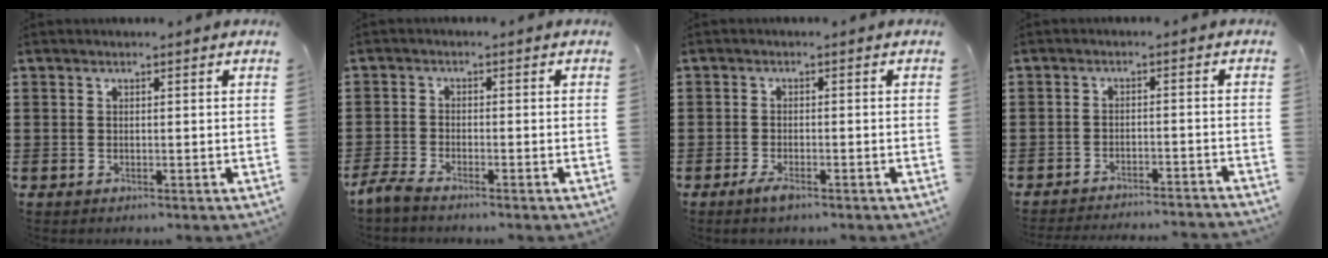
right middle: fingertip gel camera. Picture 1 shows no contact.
{"total": 2.6, "force": [-2.4, 0.2, 1.0], "torque": [-0.041, -0.005, -0.055]}
{"total": 2.3, "force": [-1.4, 0.6, 1.7], "torque": [-0.038, -0.003, -0.027]}
{"total": 3.0, "force": [-3.0, -0.2, 0.2], "torque": [-0.006, 0.002, -0.063]}